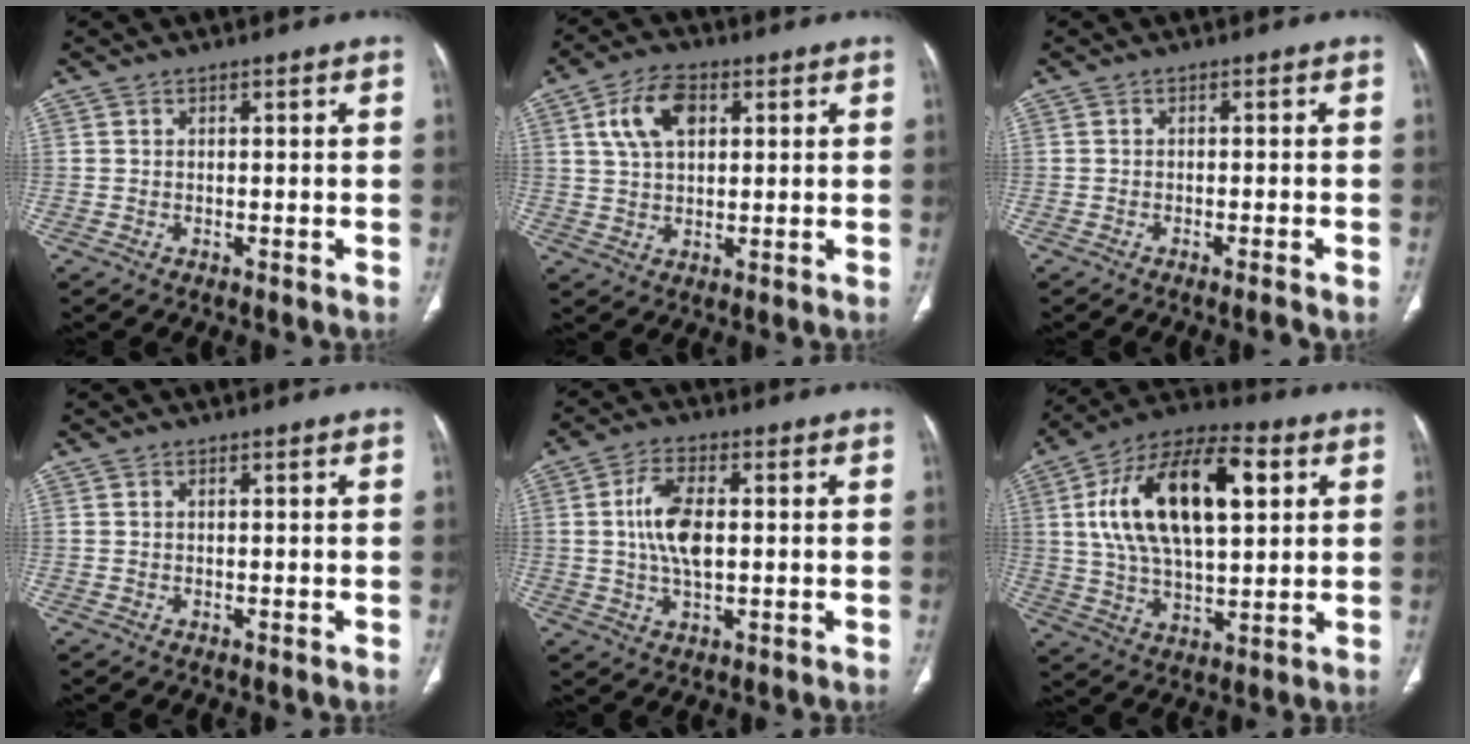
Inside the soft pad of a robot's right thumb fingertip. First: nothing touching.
{"total": 9.1, "force": [2.8, 5.5, 6.7], "torque": [-0.119, 0.007, 0.049]}
{"total": 2.0, "force": [-1.5, -0.2, 1.4], "torque": [-0.029, 0.004, -0.019]}
{"total": 0.0}
{"total": 8.8, "force": [0.7, 4.3, 7.6], "torque": [-0.150, 0.003, 0.014]}
{"total": 23.0, "force": [5.9, 11.1, 19.2], "torque": [-0.327, 0.007, 0.094]}